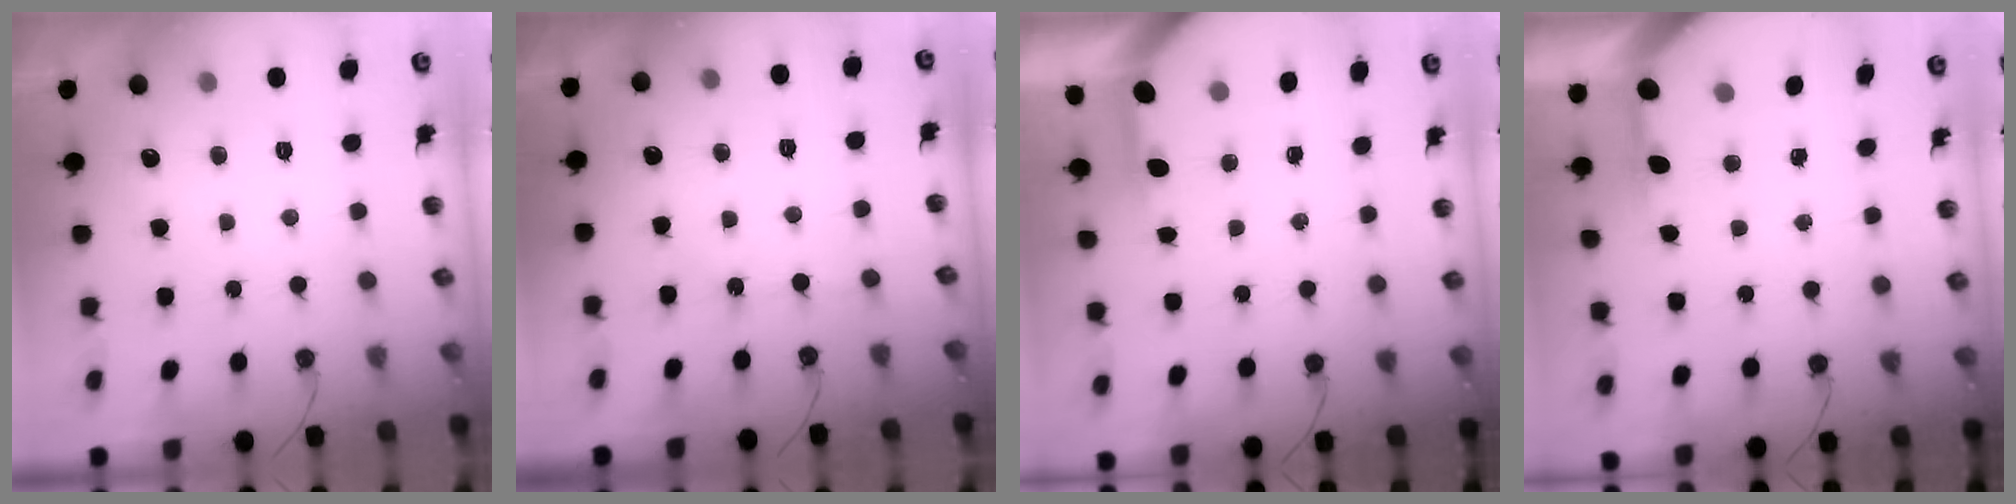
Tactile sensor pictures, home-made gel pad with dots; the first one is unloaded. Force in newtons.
{"total": 2.4, "press": 2.4, "slide": 0.4}
{"total": 3.5, "press": 3.5, "slide": 0.4}
{"total": 5.0, "press": 5.0, "slide": 0.2}